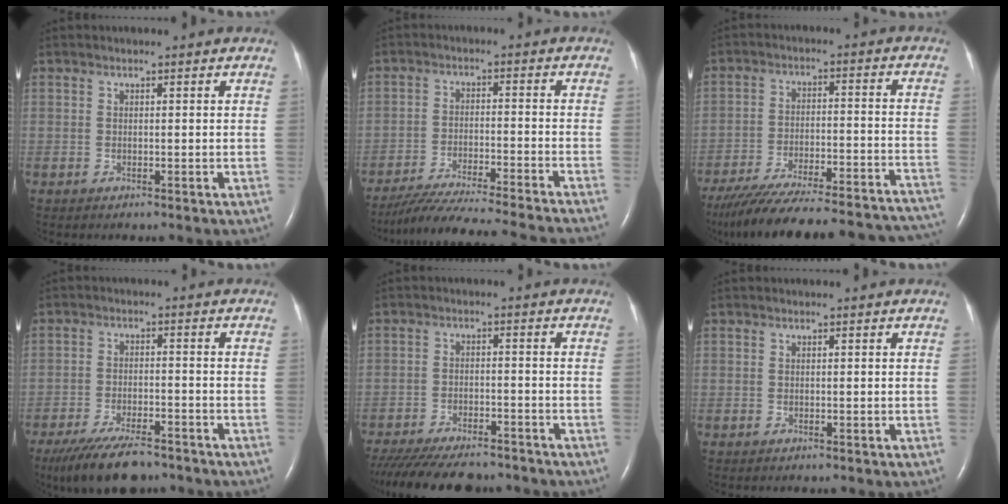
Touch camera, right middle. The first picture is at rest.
{"total": 20.0, "force": [-18.1, -0.9, 8.3], "torque": [-0.128, -0.048, -0.268]}
{"total": 32.9, "force": [-29.3, 4.9, 14.0], "torque": [-0.188, -0.035, -0.393]}
{"total": 10.8, "force": [-8.7, 3.0, 5.7], "torque": [-0.100, -0.021, -0.142]}
{"total": 16.0, "force": [-13.9, 4.1, 6.7], "torque": [-0.152, -0.022, -0.201]}
{"total": 0.0}